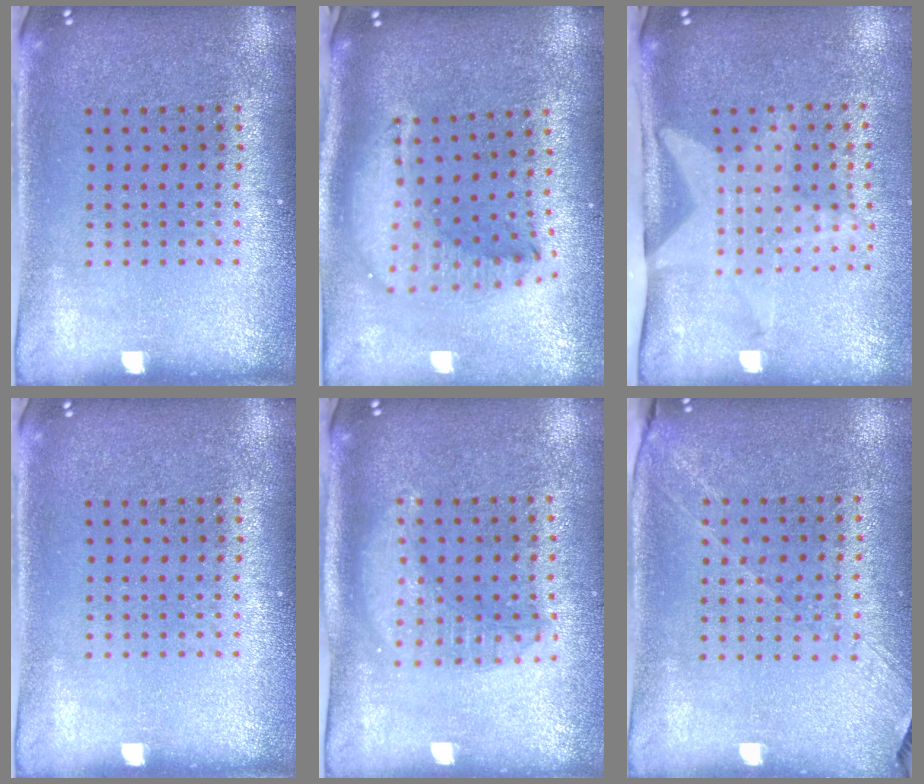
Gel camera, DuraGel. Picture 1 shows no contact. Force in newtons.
{"total": 2.1, "press": 1.6, "slide": 1.3}
{"total": 1.9, "press": 1.6, "slide": 1.0}
{"total": 0.0}
{"total": 1.6, "press": 1.4, "slide": 0.7}
{"total": 1.2, "press": 1.1, "slide": 0.6}